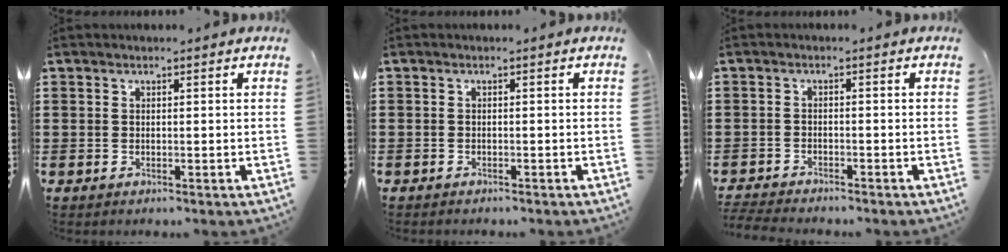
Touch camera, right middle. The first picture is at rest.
{"total": 0.6, "force": [-0.6, 0.0, 0.0], "torque": [-0.002, -0.002, -0.012]}
{"total": 2.6, "force": [-2.6, 0.1, 0.1], "torque": [-0.013, -0.007, -0.056]}